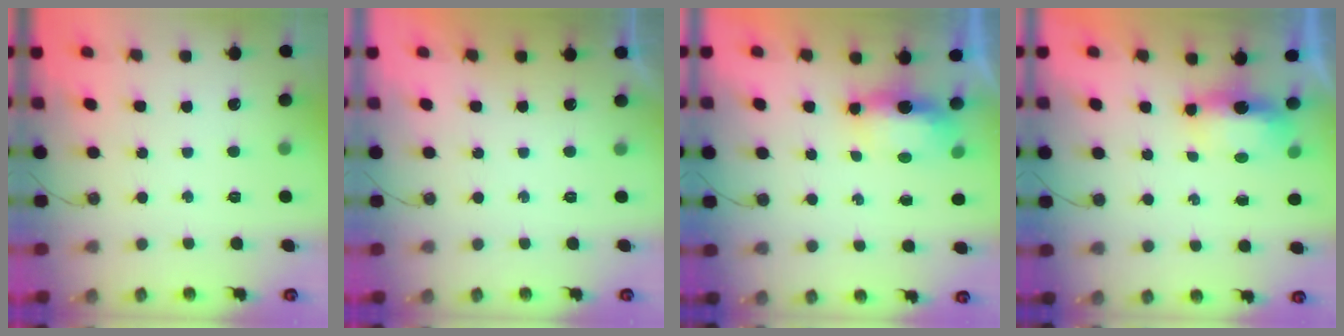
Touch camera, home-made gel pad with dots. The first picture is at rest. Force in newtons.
{"total": 0.0}
{"total": 6.2, "press": 6.2, "slide": 0.4}
{"total": 5.9, "press": 5.9, "slide": 1.0}